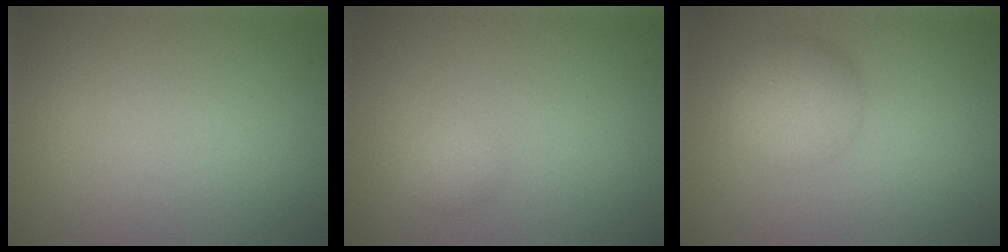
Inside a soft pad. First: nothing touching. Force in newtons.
{"total": 1.3, "press": 1.3, "slide": 0.1}
{"total": 3.9, "press": 3.9, "slide": 0.1}